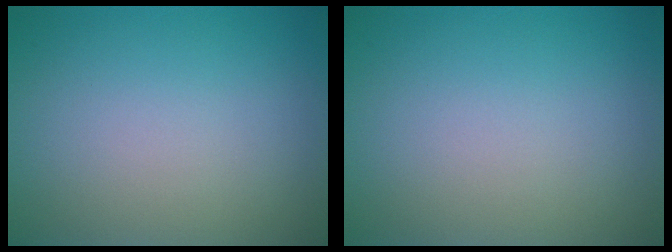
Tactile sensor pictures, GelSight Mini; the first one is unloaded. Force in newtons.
{"total": 0.0}